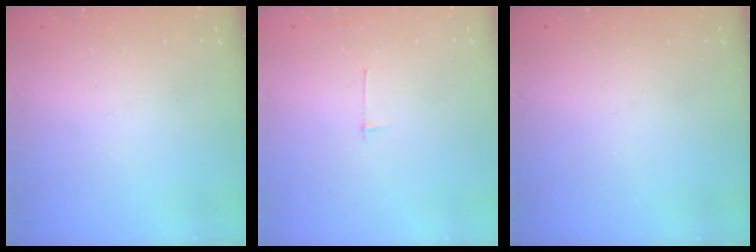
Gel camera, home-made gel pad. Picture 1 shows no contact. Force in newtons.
{"total": 2.7, "press": 2.7, "slide": 0.3}
{"total": 0.0}